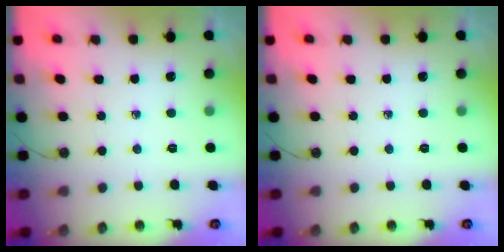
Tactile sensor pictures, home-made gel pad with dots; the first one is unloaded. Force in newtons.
{"total": 0.0}